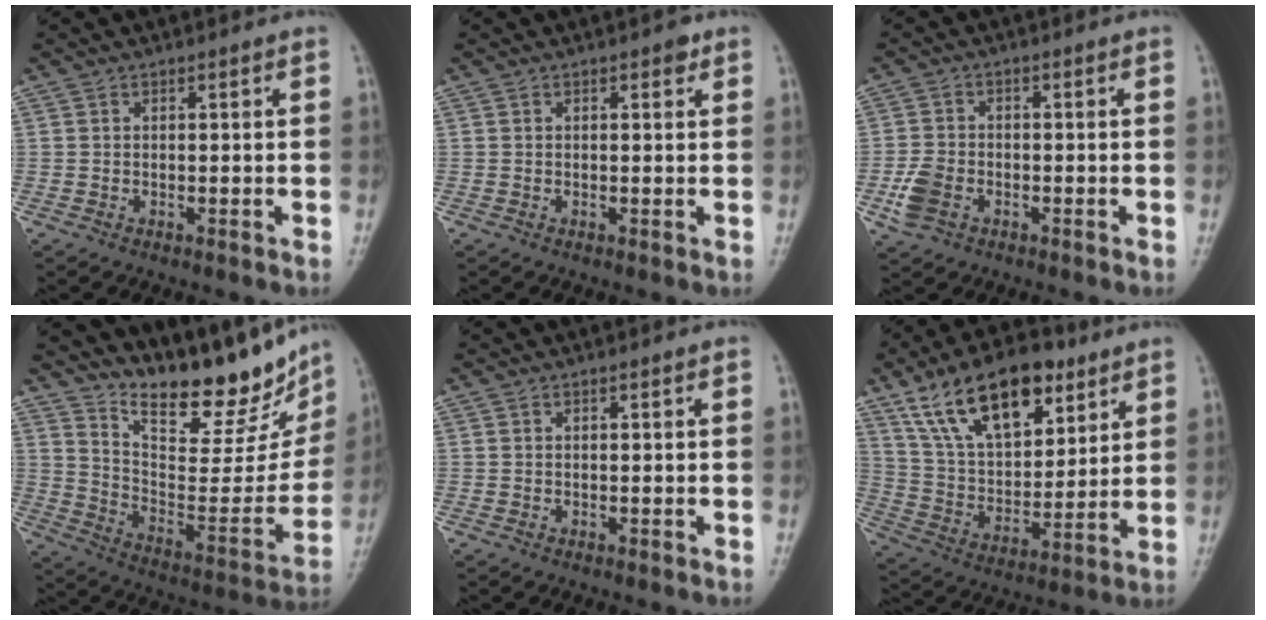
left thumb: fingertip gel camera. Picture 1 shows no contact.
{"total": 1.3, "force": [0.7, 0.7, 0.8], "torque": [-0.002, -0.001, 0.006]}
{"total": 5.3, "force": [-2.2, 3.7, 3.2], "torque": [-0.070, 0.009, -0.042]}
{"total": 22.1, "force": [17.3, 7.3, 11.6], "torque": [-0.131, -0.095, 0.265]}
{"total": 0.0}
{"total": 20.9, "force": [12.0, 10.3, 13.6], "torque": [-0.195, -0.036, 0.216]}